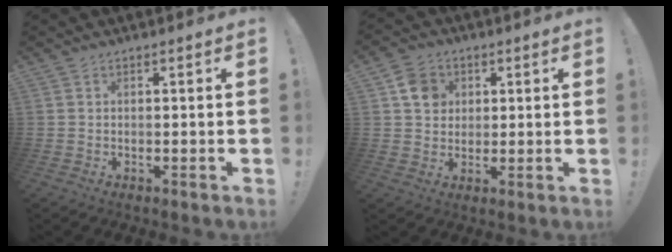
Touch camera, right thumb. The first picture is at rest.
{"total": 8.0, "force": [2.8, 6.9, 2.7], "torque": [-0.033, -0.006, 0.058]}